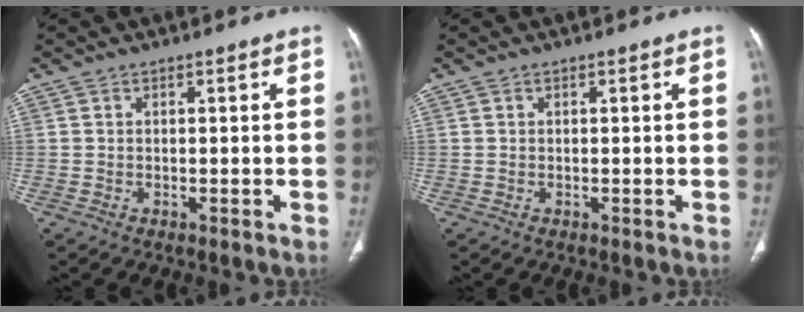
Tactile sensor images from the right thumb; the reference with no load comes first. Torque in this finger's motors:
{"motor_torque": [-0.27, 0.10, -0.15, 0.11, 0.02]}